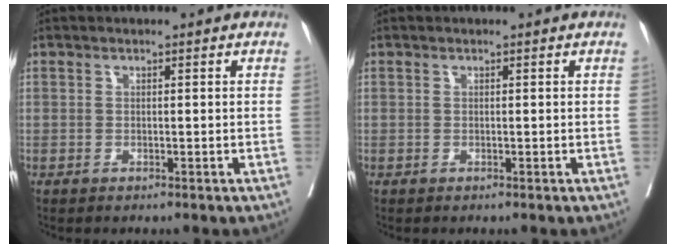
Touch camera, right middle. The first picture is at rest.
{"total": 0.0}